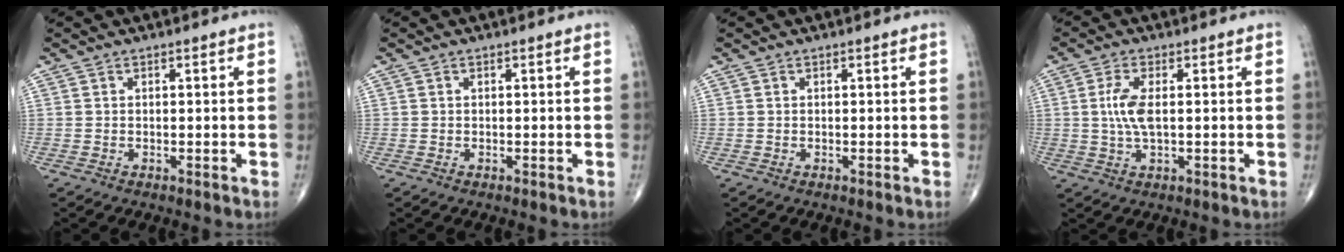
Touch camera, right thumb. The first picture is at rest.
{"total": 0.0}
{"total": 0.0}
{"total": 5.4, "force": [0.4, 1.9, 5.0], "torque": [-0.118, 0.001, 0.007]}